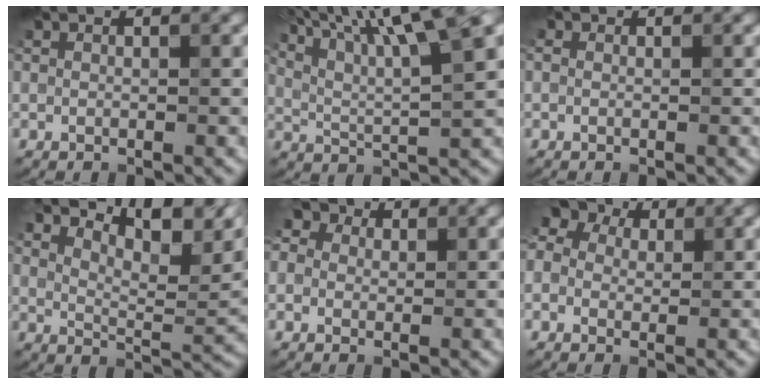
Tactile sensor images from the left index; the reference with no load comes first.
{"total": 12.5, "force": [7.7, 3.0, 9.4], "torque": [-0.143, 0.032, 0.100]}
{"total": 0.7, "force": [0.1, 0.6, 0.4], "torque": [-0.008, -0.005, -0.002]}
{"total": 8.7, "force": [5.7, 2.8, 6.0], "torque": [-0.093, 0.009, 0.099]}
{"total": 5.7, "force": [2.7, 4.0, 3.0], "torque": [-0.046, 0.034, 0.002]}
{"total": 6.7, "force": [2.8, 4.9, 3.6], "torque": [-0.060, 0.034, 0.004]}